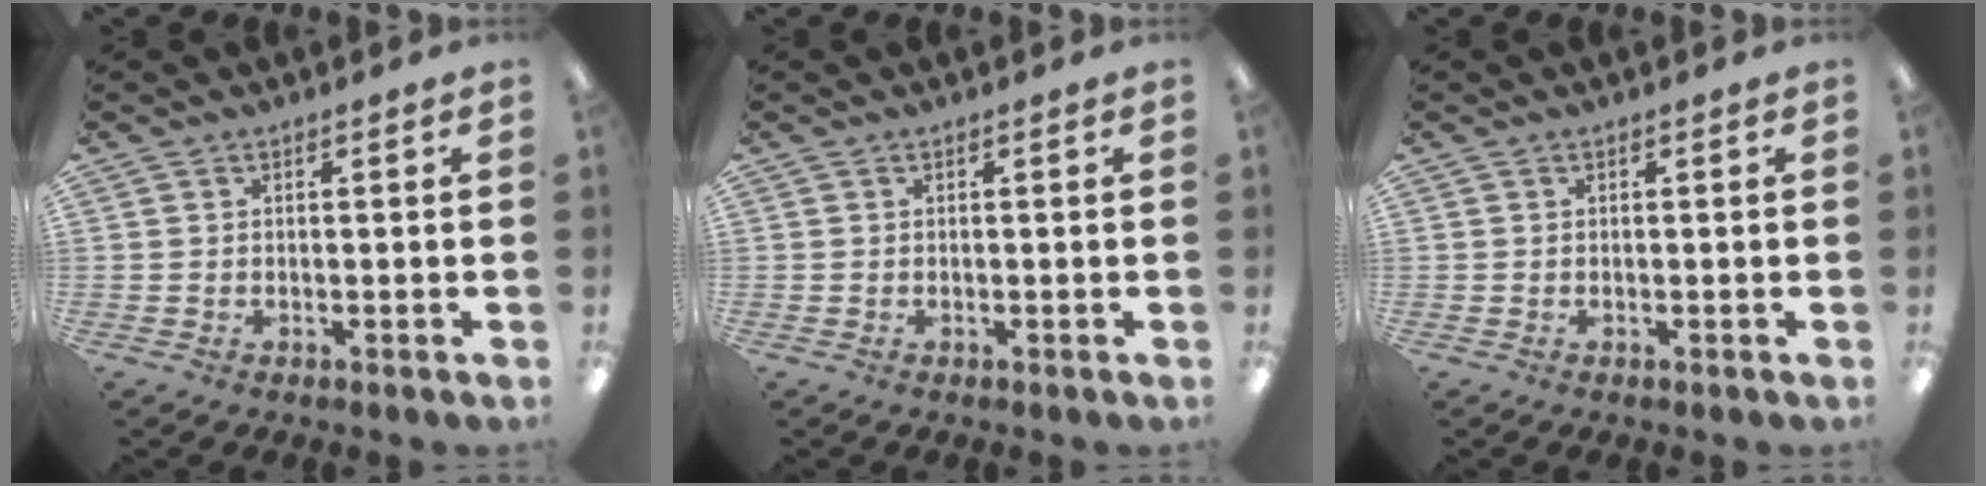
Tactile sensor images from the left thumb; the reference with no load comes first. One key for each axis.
{"total": 0.0}
{"total": 0.0}